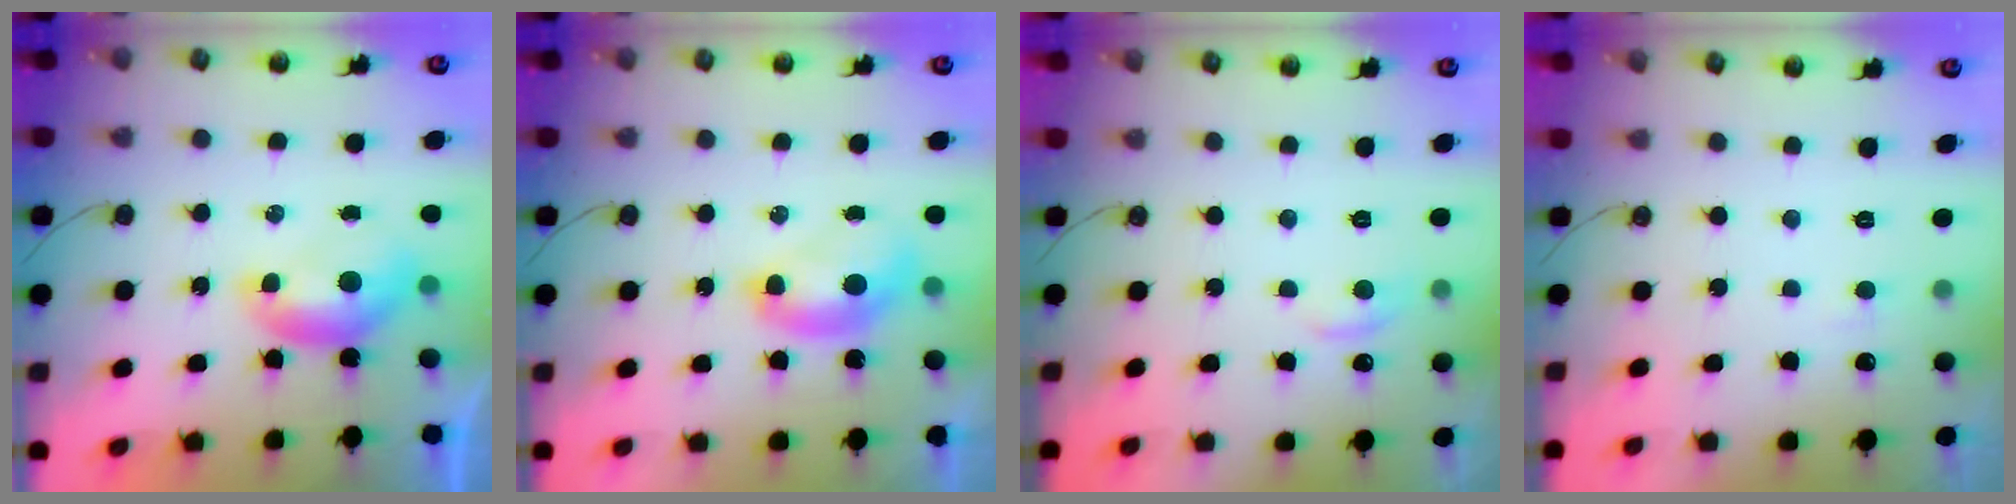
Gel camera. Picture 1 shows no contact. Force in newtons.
{"total": 2.5, "press": 2.5, "slide": 0.2}
{"total": 1.4, "press": 1.1, "slide": 0.9}
{"total": 2.3, "press": 2.3, "slide": 0.4}